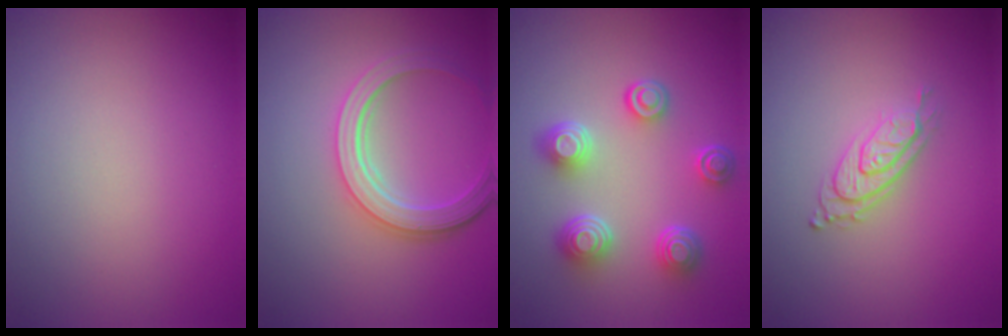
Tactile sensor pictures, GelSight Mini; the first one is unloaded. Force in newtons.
{"total": 4.6, "press": 3.5, "slide": 3.0}
{"total": 4.7, "press": 3.6, "slide": 3.1}
{"total": 2.8, "press": 2.0, "slide": 2.0}